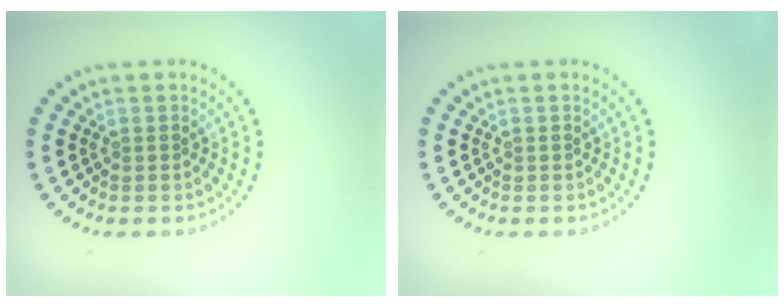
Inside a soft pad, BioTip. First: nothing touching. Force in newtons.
{"total": 0.0}